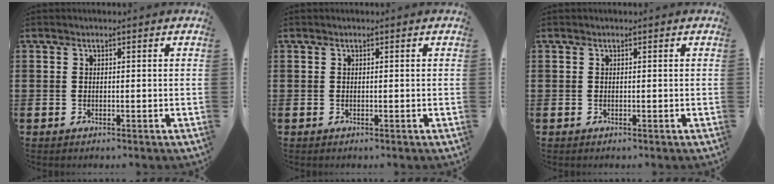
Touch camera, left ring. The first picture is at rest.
{"total": 0.0}
{"total": 0.0}